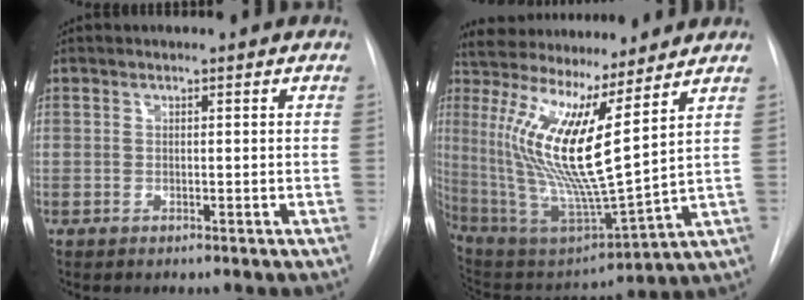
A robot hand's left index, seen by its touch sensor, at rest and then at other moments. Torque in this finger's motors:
{"motor_torque": [2.14, 0.00, 0.79, 0.20]}